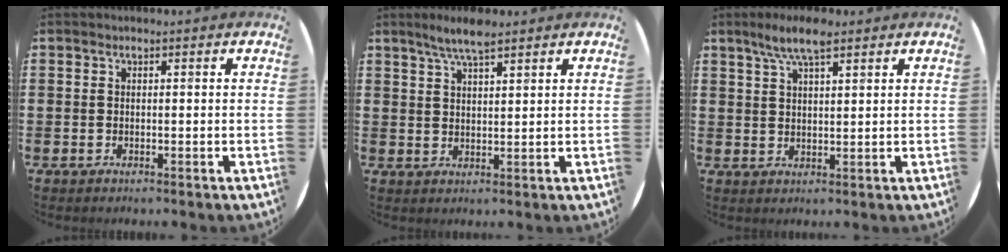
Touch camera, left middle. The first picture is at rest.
{"total": 4.5, "force": [3.6, 0.7, 2.5], "torque": [-0.055, -0.001, 0.063]}
{"total": 5.6, "force": [3.9, 1.5, 3.7], "torque": [-0.073, 0.001, 0.067]}